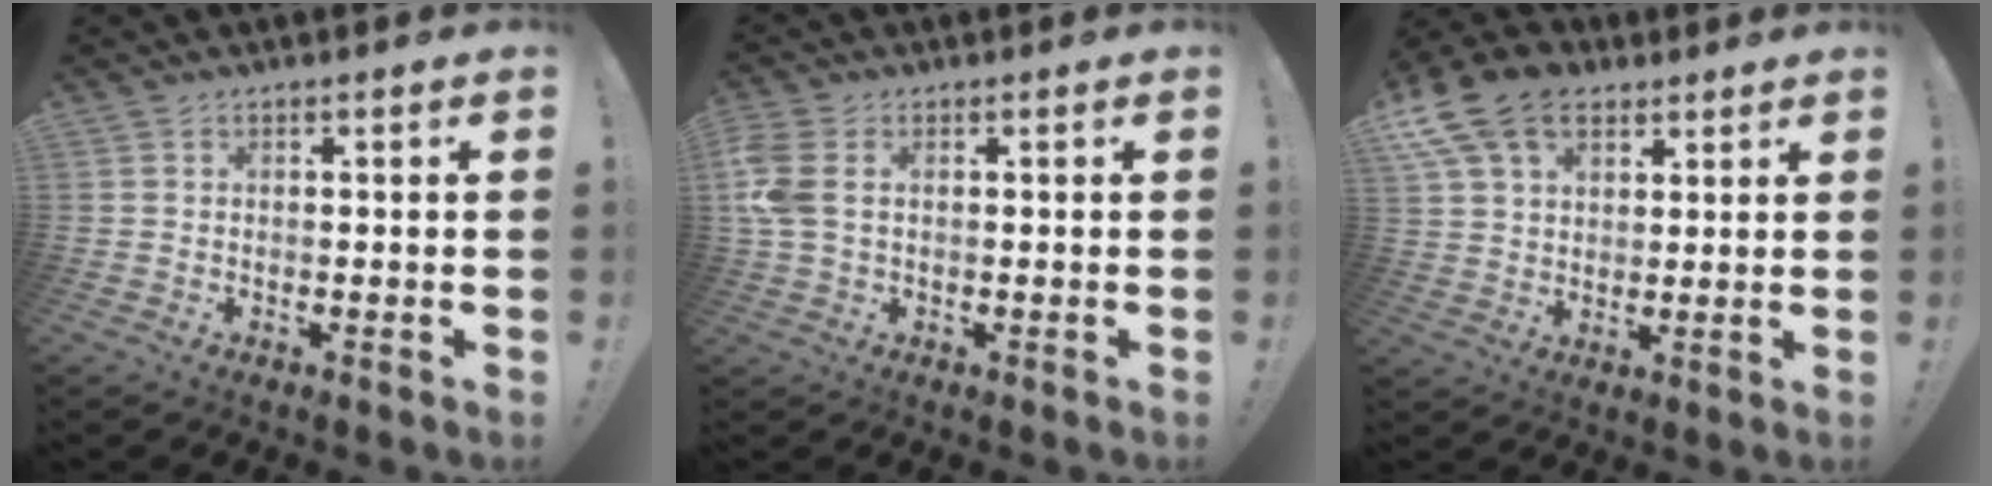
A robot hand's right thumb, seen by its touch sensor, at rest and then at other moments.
{"total": 6.4, "force": [1.2, 4.3, 4.7], "torque": [-0.116, 0.001, 0.024]}
{"total": 14.9, "force": [7.7, 10.0, 7.9], "torque": [-0.142, -0.031, 0.147]}